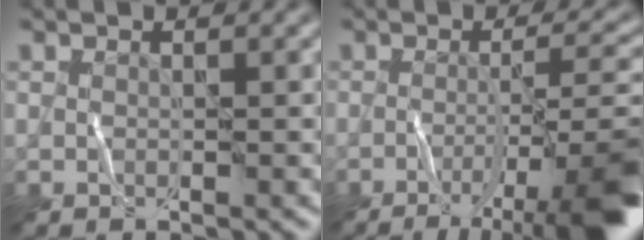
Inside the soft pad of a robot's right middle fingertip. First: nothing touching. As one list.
[{"total": 10.3, "force": [-4.3, 2.0, 9.2], "torque": [-0.121, 0.001, -0.050]}]